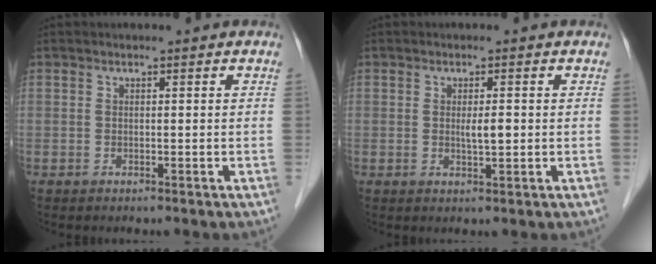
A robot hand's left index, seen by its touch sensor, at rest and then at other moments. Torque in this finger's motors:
{"motor_torque": [0.15, 0.02, 0.04, 0.03]}